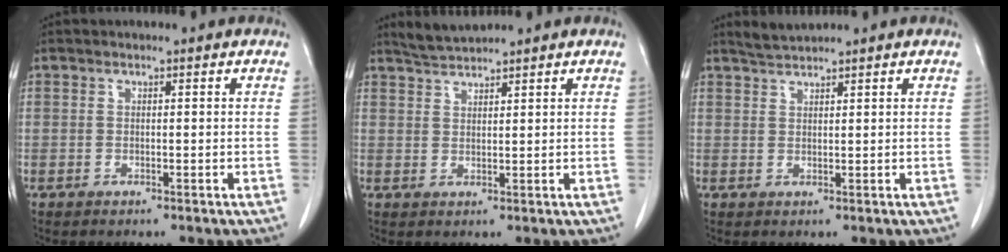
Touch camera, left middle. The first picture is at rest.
{"total": 2.7, "force": [2.6, -0.4, 0.1], "torque": [-0.009, 0.006, 0.057]}
{"total": 2.0, "force": [1.9, -0.4, 0.1], "torque": [-0.006, 0.004, 0.044]}